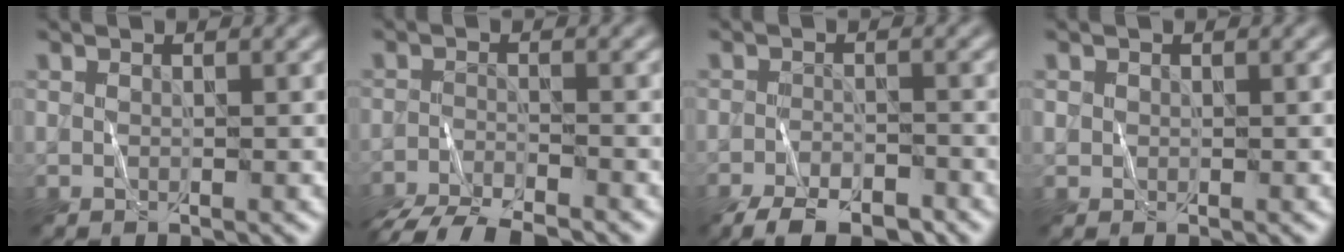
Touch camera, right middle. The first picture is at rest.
{"total": 6.9, "force": [-6.2, 1.4, 2.7], "torque": [-0.053, -0.027, -0.100]}
{"total": 6.7, "force": [-5.1, 2.5, 3.5], "torque": [-0.050, -0.019, -0.083]}
{"total": 0.6, "force": [0.1, 0.6, 0.0], "torque": [0.005, -0.001, 0.001]}